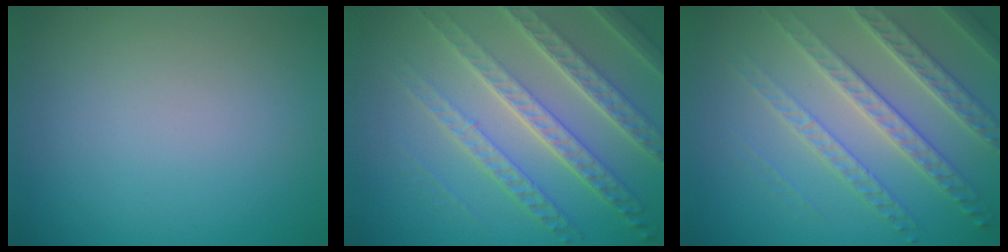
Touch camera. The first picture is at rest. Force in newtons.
{"total": 8.0, "press": 5.4, "slide": 5.9}
{"total": 6.5, "press": 4.8, "slide": 4.4}